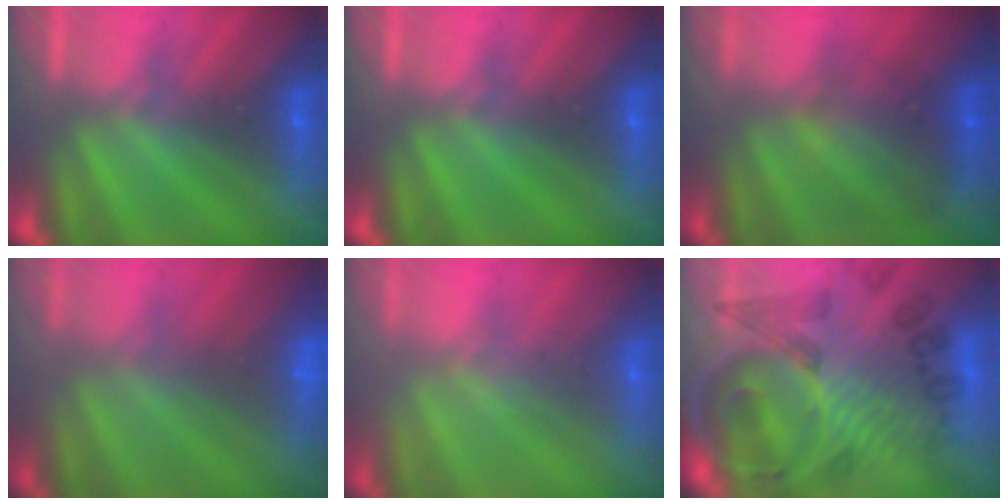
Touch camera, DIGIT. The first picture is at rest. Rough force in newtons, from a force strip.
{"total": 0.0}
{"total": 2.0}
{"total": 2.9}
{"total": 2.4}
{"total": 6.0}